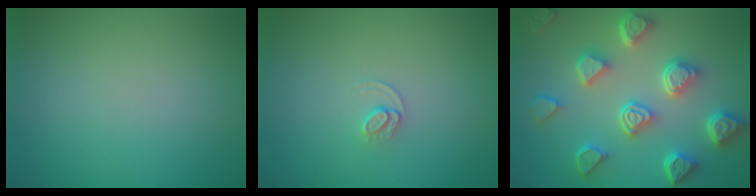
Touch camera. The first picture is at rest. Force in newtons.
{"total": 0.9, "press": 0.4, "slide": 0.8}
{"total": 7.4, "press": 5.9, "slide": 4.4}